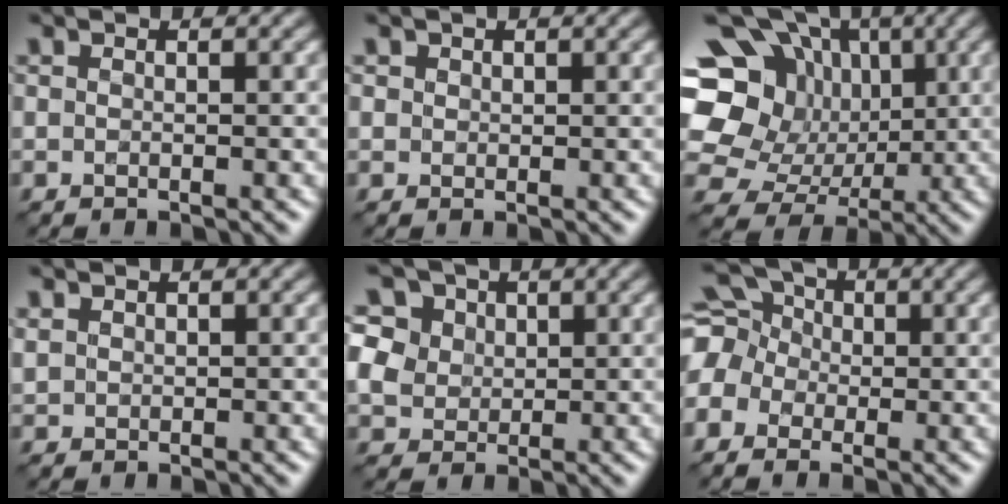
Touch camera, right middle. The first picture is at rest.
{"total": 0.7, "force": [0.2, 0.4, -0.5], "torque": [0.010, -0.001, 0.008]}
{"total": 14.8, "force": [3.4, 13.0, 6.2], "torque": [-0.150, 0.045, 0.050]}
{"total": 0.7, "force": [0.4, 0.5, -0.2], "torque": [-0.001, 0.003, 0.017]}
{"total": 6.5, "force": [3.0, 5.2, 2.6], "torque": [-0.064, 0.031, 0.042]}
{"total": 6.6, "force": [-1.0, 5.8, 3.1], "torque": [-0.084, 0.034, -0.052]}